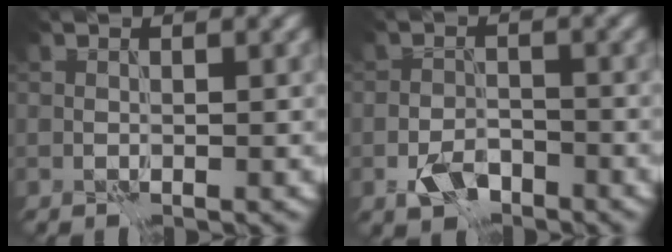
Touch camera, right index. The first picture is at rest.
{"total": 2.8, "force": [-1.9, 1.4, 1.5], "torque": [-0.025, 0.002, -0.039]}